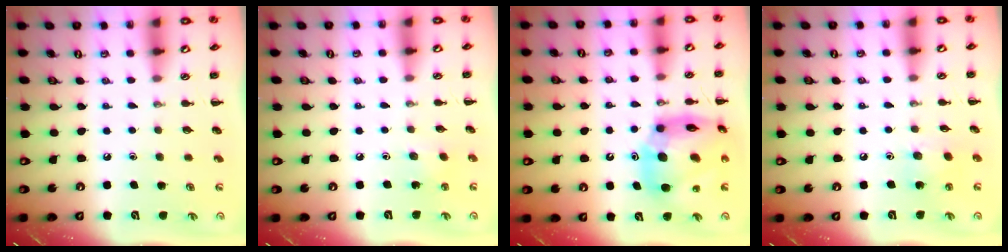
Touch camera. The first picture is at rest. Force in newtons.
{"total": 2.7, "press": 2.6, "slide": 0.8}
{"total": 16.8, "press": 16.1, "slide": 4.7}
{"total": 4.9, "press": 4.9, "slide": 0.8}